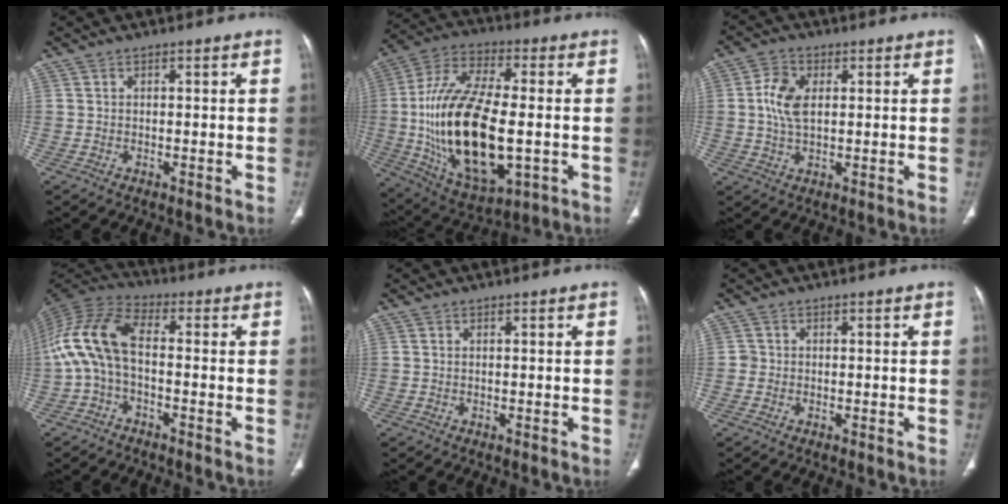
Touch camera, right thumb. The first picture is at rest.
{"total": 25.5, "force": [-2.5, 11.6, 22.6], "torque": [-0.443, -0.001, -0.029]}
{"total": 6.5, "force": [1.0, 4.0, 5.1], "torque": [-0.100, 0.002, 0.017]}
{"total": 11.4, "force": [-1.2, 5.8, 9.7], "torque": [-0.208, 0.035, -0.034]}
{"total": 0.0}
{"total": 1.0, "force": [-0.2, 1.0, 0.2], "torque": [0.004, 0.004, -0.005]}